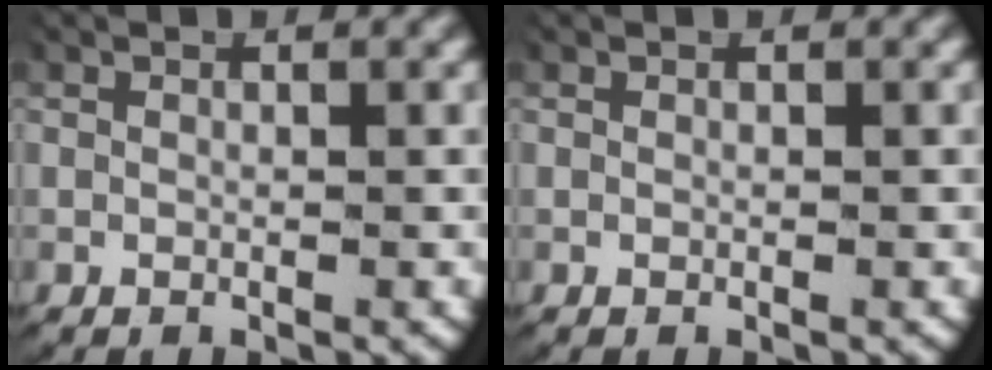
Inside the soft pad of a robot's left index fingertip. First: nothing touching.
{"total": 0.0}